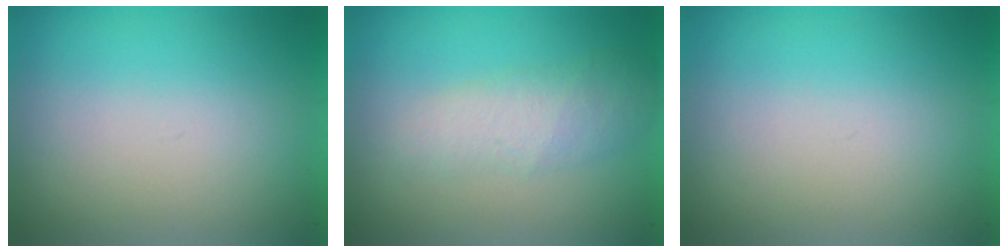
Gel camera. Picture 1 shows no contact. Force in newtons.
{"total": 2.3}
{"total": 0.0}